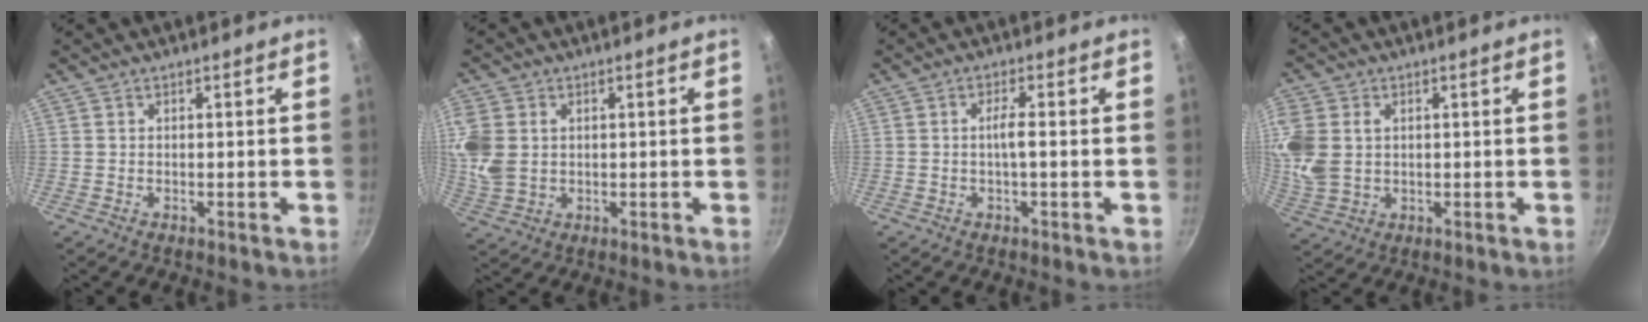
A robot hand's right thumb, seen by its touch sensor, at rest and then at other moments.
{"total": 9.1, "force": [1.5, 6.9, 5.7], "torque": [-0.123, -0.003, 0.033]}
{"total": 2.8, "force": [-0.3, 0.1, 2.8], "torque": [-0.059, 0.006, -0.008]}
{"total": 11.5, "force": [2.0, 8.7, 7.2], "torque": [-0.169, 0.005, 0.043]}